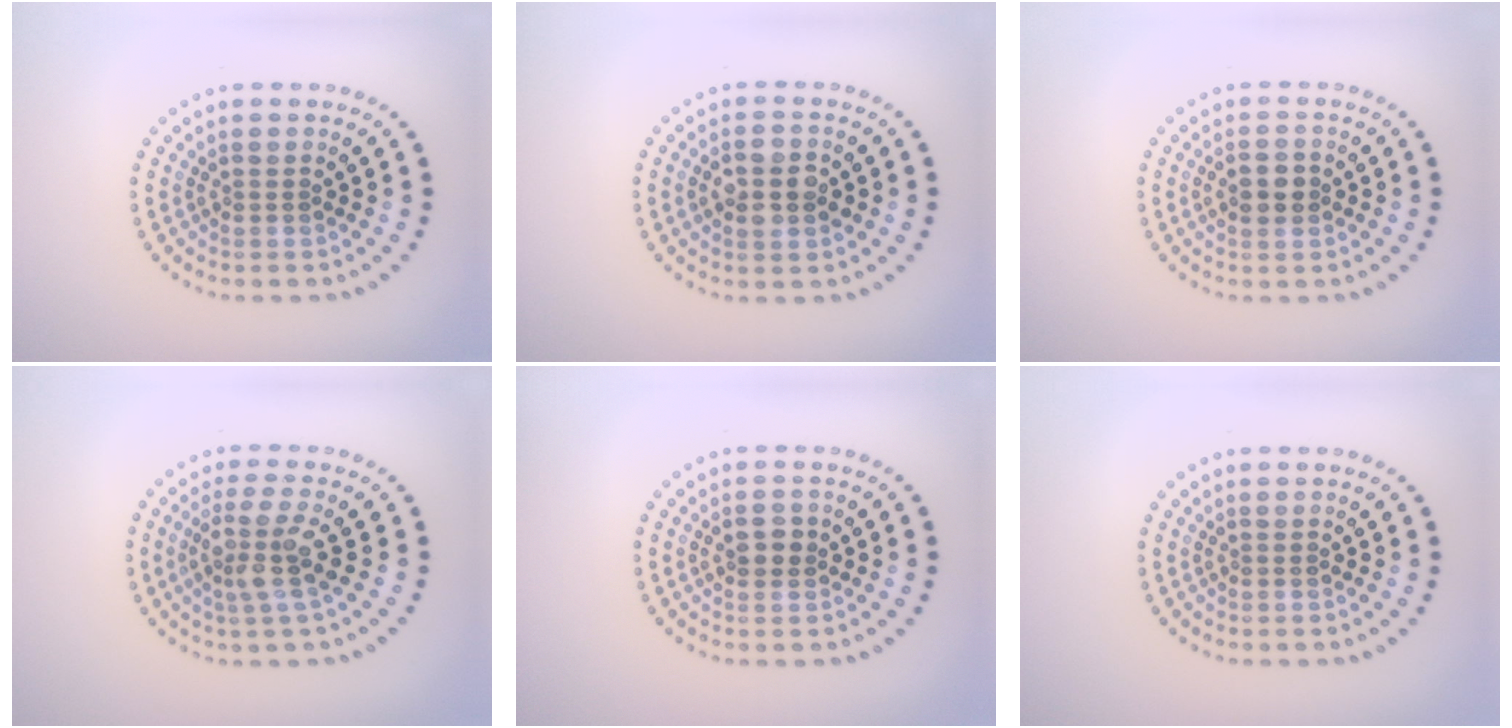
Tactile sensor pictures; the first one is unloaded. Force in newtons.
{"total": 4.0, "press": 4.0, "slide": 0.1}
{"total": 2.9, "press": 2.9, "slide": 0.1}
{"total": 3.6, "press": 3.0, "slide": 2.0}
{"total": 1.7, "press": 1.7, "slide": 0.5}
{"total": 0.0}